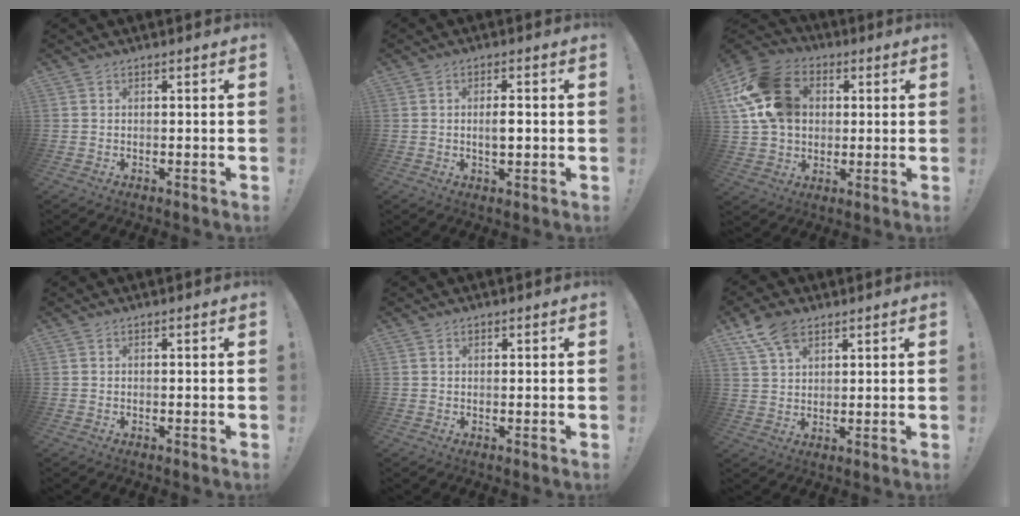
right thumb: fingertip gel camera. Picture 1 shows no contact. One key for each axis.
{"total": 3.3, "fx": -0.1, "fy": 1.2, "fz": 3.1, "tx": -0.042, "ty": -0.002, "tz": -0.005}
{"total": 18.5, "fx": 4.8, "fy": 14.6, "fz": 10.2, "tx": -0.174, "ty": -0.002, "tz": 0.098}
{"total": 0.0}
{"total": 0.7, "fx": 0.4, "fy": 0.5, "fz": 0.2, "tx": -0.004, "ty": 0.002, "tz": 0.007}
{"total": 8.7, "fx": 5.5, "fy": 4.7, "fz": 4.8, "tx": -0.087, "ty": -0.016, "tz": 0.106}